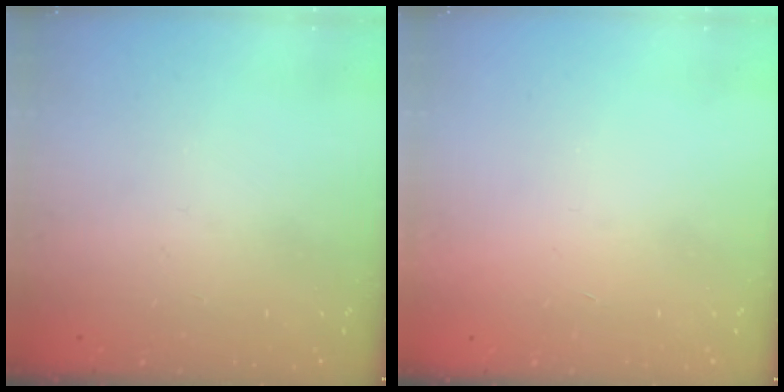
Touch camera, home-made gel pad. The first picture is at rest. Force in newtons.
{"total": 1.7, "press": 1.7, "slide": 0.1}